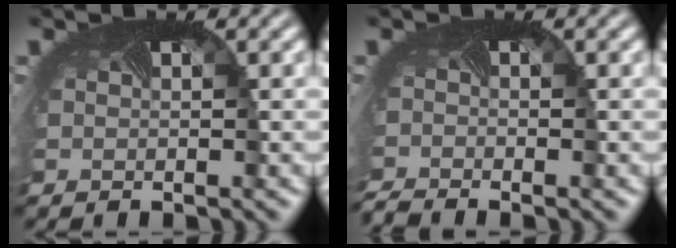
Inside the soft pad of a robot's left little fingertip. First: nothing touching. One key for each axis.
{"total": 2.1, "fx": -2.1, "fy": -0.3, "fz": 0.1, "tx": -0.012, "ty": -0.019, "tz": -0.045}